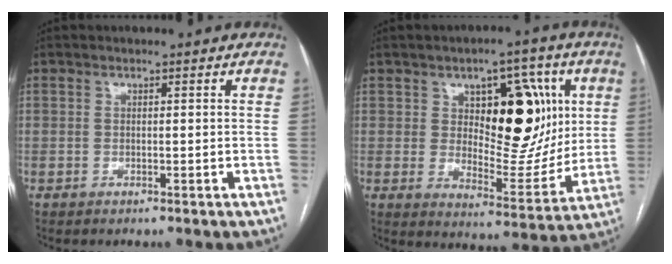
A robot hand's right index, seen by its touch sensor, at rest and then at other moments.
{"total": 16.1, "force": [4.2, 7.8, 13.4], "torque": [-0.183, 0.013, 0.075]}